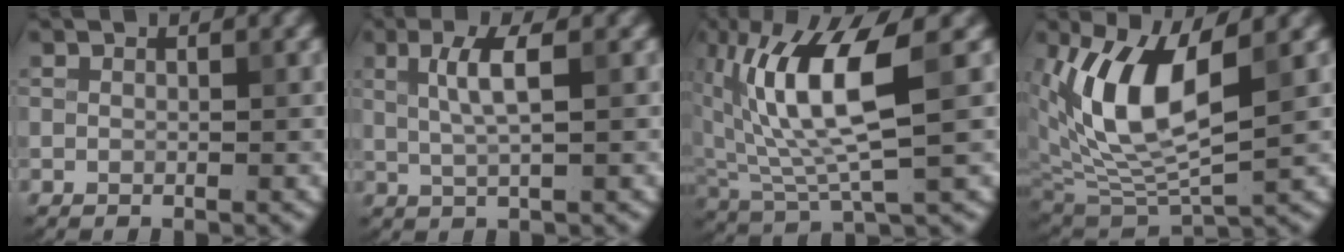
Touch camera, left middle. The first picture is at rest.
{"total": 3.3, "force": [0.8, 0.7, 3.2], "torque": [-0.062, 0.000, 0.016]}
{"total": 8.5, "force": [1.9, 2.4, 7.9], "torque": [-0.158, -0.002, 0.038]}
{"total": 8.9, "force": [2.7, 3.8, 7.6], "torque": [-0.158, -0.014, 0.053]}